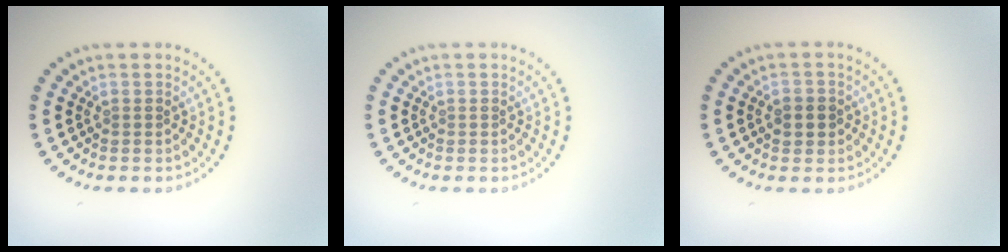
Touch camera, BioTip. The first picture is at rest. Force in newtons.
{"total": 0.0}
{"total": 1.8, "press": 1.8, "slide": 0.3}